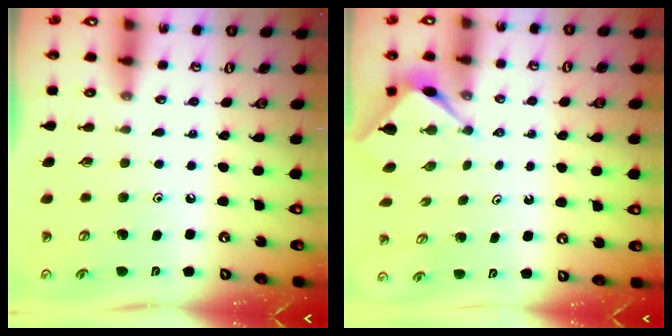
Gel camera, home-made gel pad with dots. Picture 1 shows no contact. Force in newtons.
{"total": 3.2, "press": 3.2, "slide": 0.4}